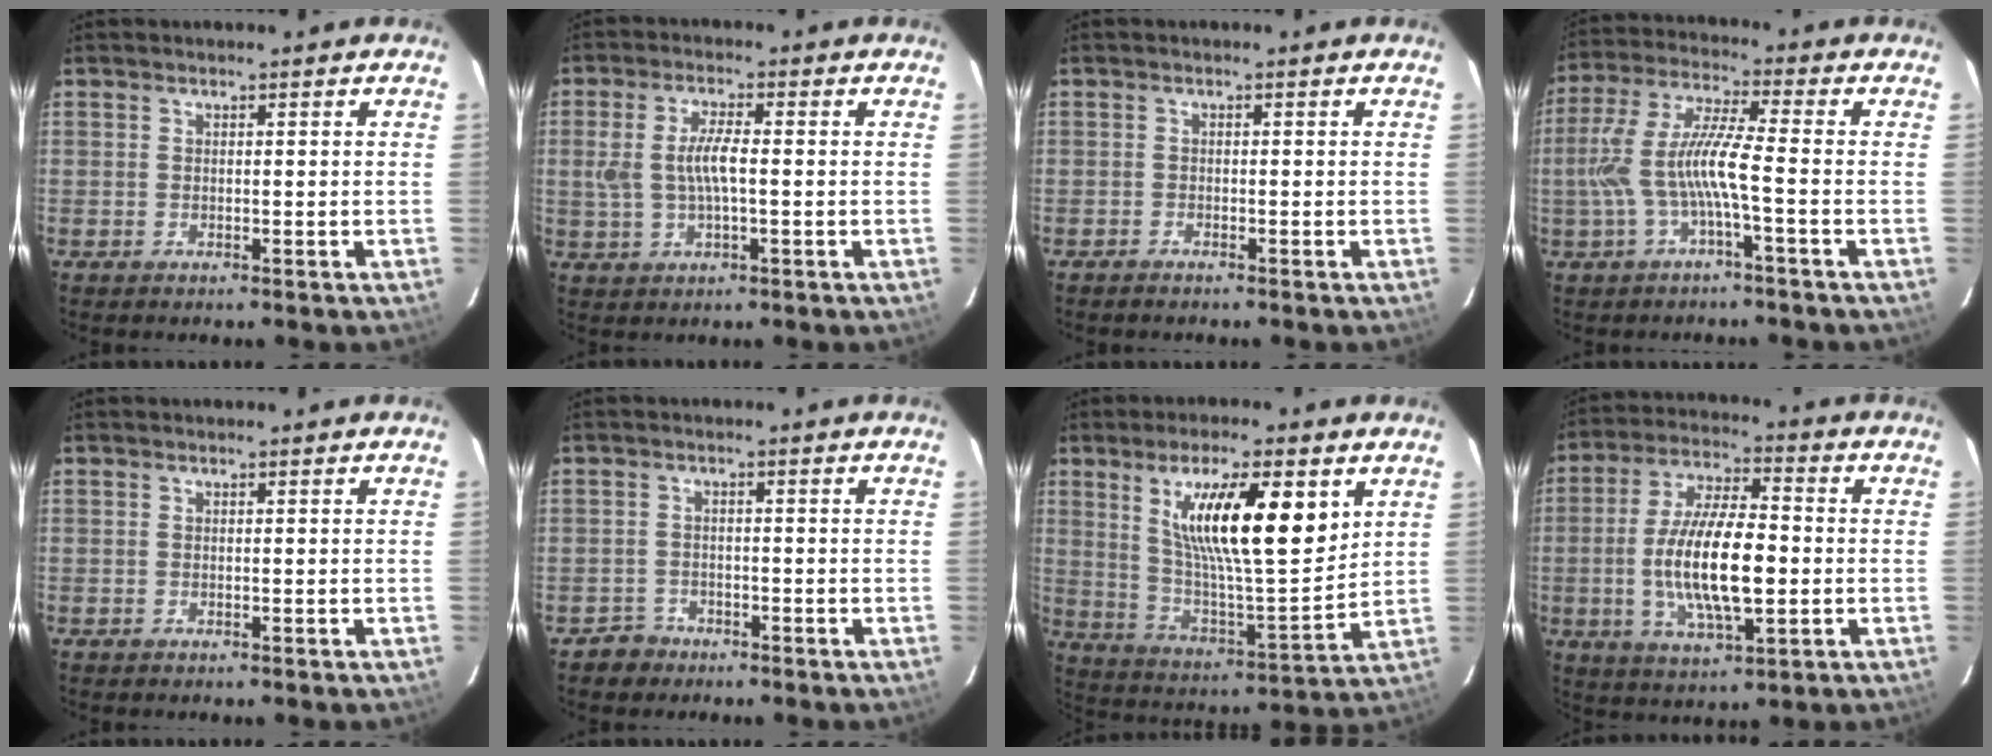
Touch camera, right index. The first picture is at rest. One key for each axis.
{"total": 6.5, "fx": 0.0, "fy": 2.3, "fz": 6.1, "tx": -0.121, "ty": 0.003, "tz": 0.003}
{"total": 0.9, "fx": -0.9, "fy": 0.2, "fz": 0.2, "tx": -0.010, "ty": 0.000, "tz": -0.018}
{"total": 9.8, "fx": -2.5, "fy": 0.5, "fz": 9.5, "tx": -0.201, "ty": 0.005, "tz": -0.041}
{"total": 0.0}
{"total": 1.8, "fx": -0.9, "fy": 1.6, "fz": -0.2, "tx": 0.000, "ty": 0.008, "tz": -0.012}
{"total": 18.2, "fx": 7.3, "fy": 4.1, "fz": 16.2, "tx": -0.265, "ty": -0.005, "tz": 0.132}
{"total": 15.4, "fx": -1.9, "fy": 5.2, "fz": 14.4, "tx": -0.277, "ty": -0.005, "tz": -0.031}